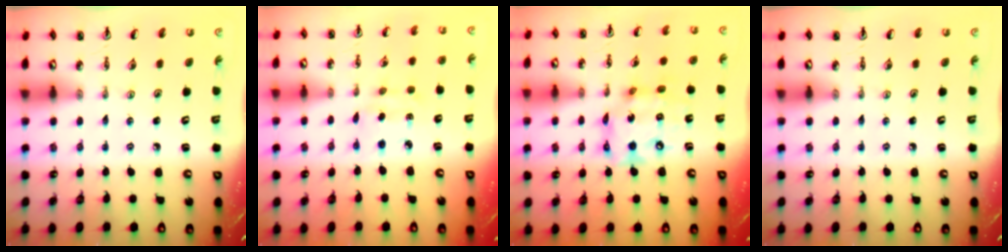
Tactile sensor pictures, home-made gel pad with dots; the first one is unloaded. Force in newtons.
{"total": 3.0, "press": 3.0, "slide": 0.2}
{"total": 14.0, "press": 14.0, "slide": 1.3}
{"total": 0.0}